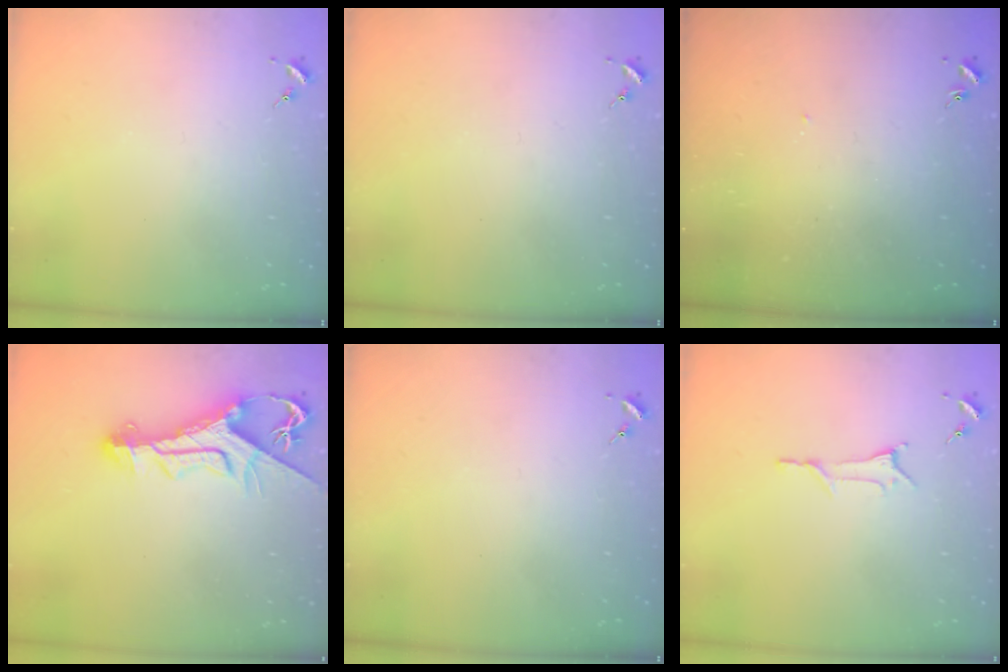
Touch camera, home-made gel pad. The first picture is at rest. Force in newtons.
{"total": 0.0}
{"total": 2.7, "press": 2.7, "slide": 0.1}
{"total": 11.9, "press": 11.8, "slide": 1.3}
{"total": 0.0}
{"total": 5.4, "press": 5.3, "slide": 0.6}